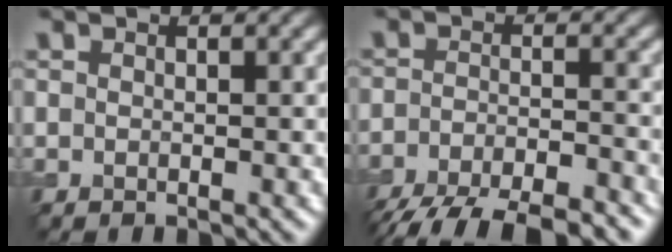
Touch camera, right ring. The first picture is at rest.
{"total": 9.4, "force": [-7.9, 2.2, 4.4], "torque": [-0.073, -0.026, -0.124]}